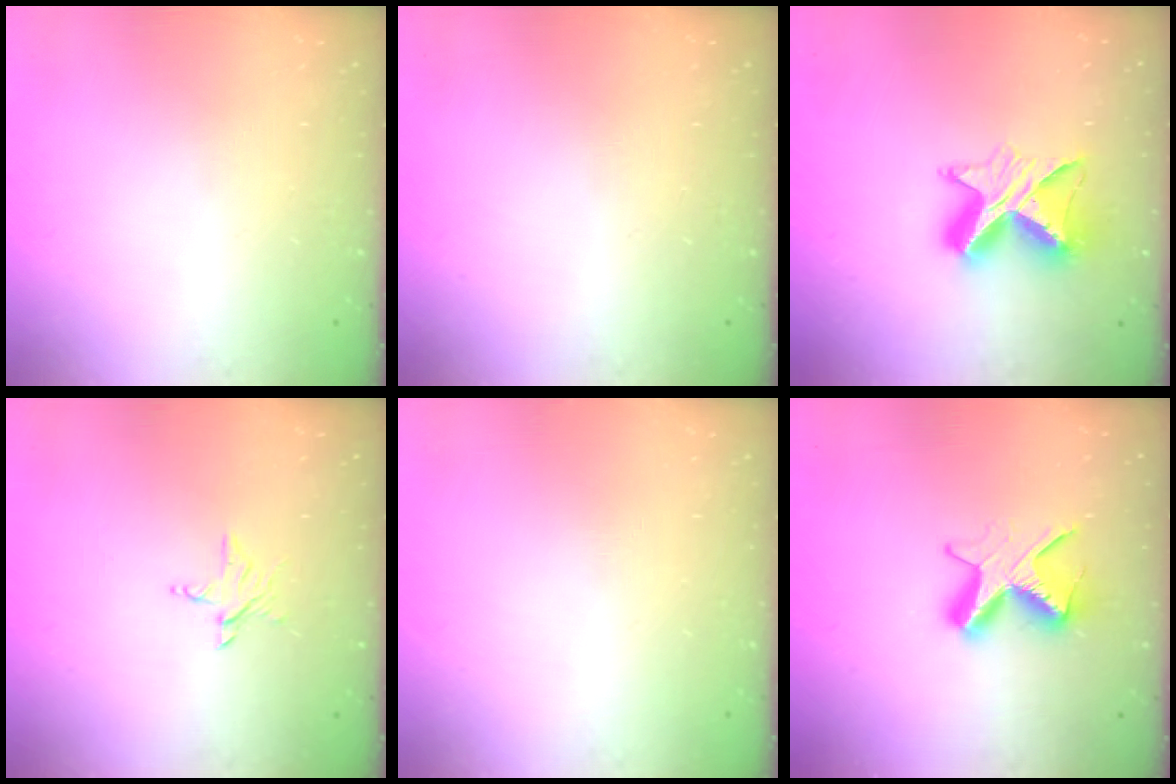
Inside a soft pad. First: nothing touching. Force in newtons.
{"total": 0.0}
{"total": 11.5, "press": 11.5, "slide": 1.0}
{"total": 3.7, "press": 3.7, "slide": 0.3}
{"total": 0.0}
{"total": 10.6, "press": 10.6, "slide": 0.3}